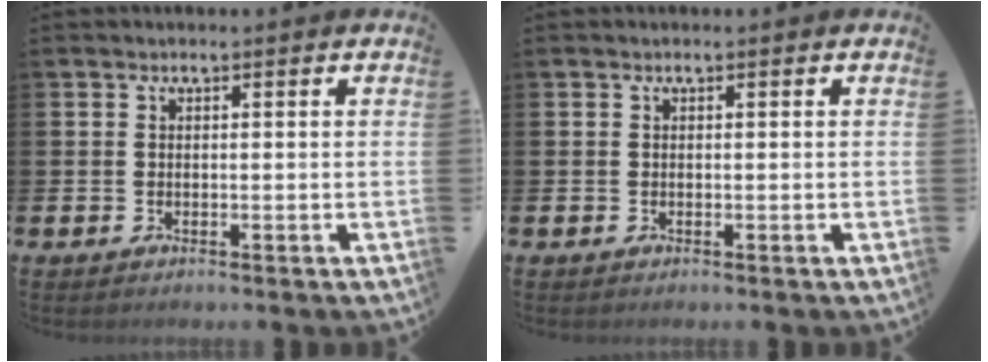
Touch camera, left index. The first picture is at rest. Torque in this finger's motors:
{"motor_torque": [0.00, 0.00, 0.00, 0.01]}